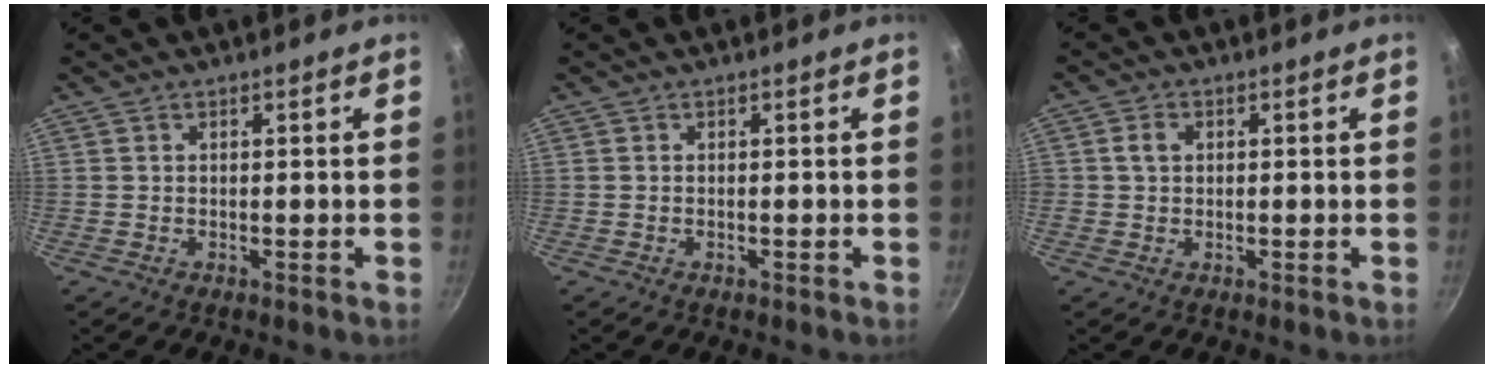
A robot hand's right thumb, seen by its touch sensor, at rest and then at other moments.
{"total": 0.0}
{"total": 2.5, "force": [0.5, 2.1, 1.4], "torque": [-0.013, 0.005, 0.005]}